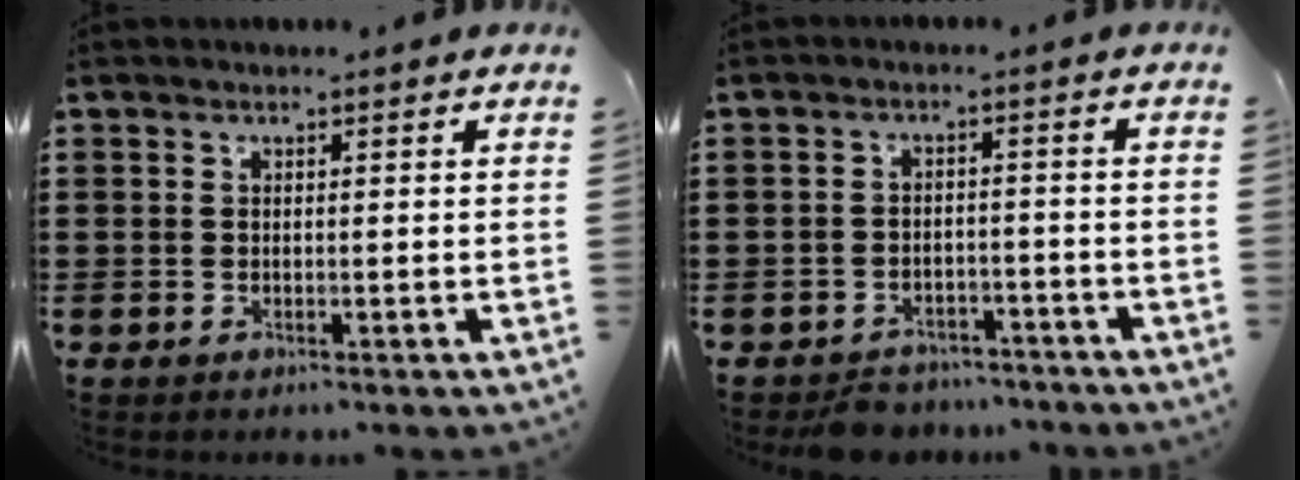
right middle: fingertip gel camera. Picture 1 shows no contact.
{"total": 3.2, "force": [-3.0, 0.9, -0.1], "torque": [-0.004, 0.004, -0.065]}